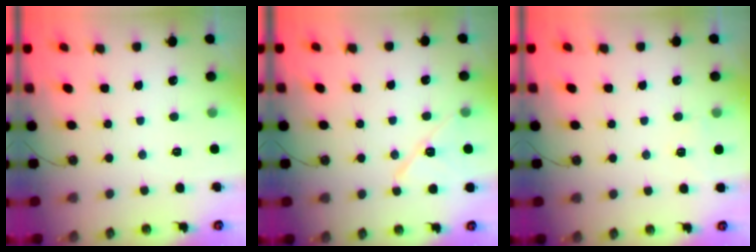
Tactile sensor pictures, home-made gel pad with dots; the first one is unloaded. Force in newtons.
{"total": 10.9, "press": 10.8, "slide": 1.4}
{"total": 3.5, "press": 3.5, "slide": 0.6}